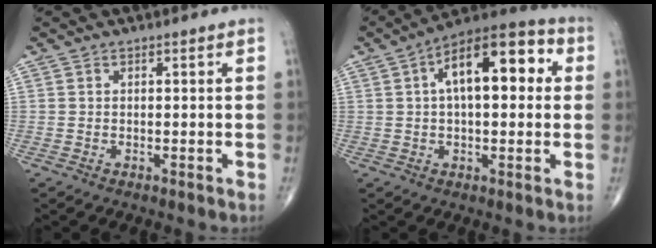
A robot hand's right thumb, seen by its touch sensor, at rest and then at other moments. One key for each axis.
{"total": 15.9, "fx": 3.4, "fy": 7.4, "fz": 13.7, "tx": -0.186, "ty": 0.033, "tz": 0.042}